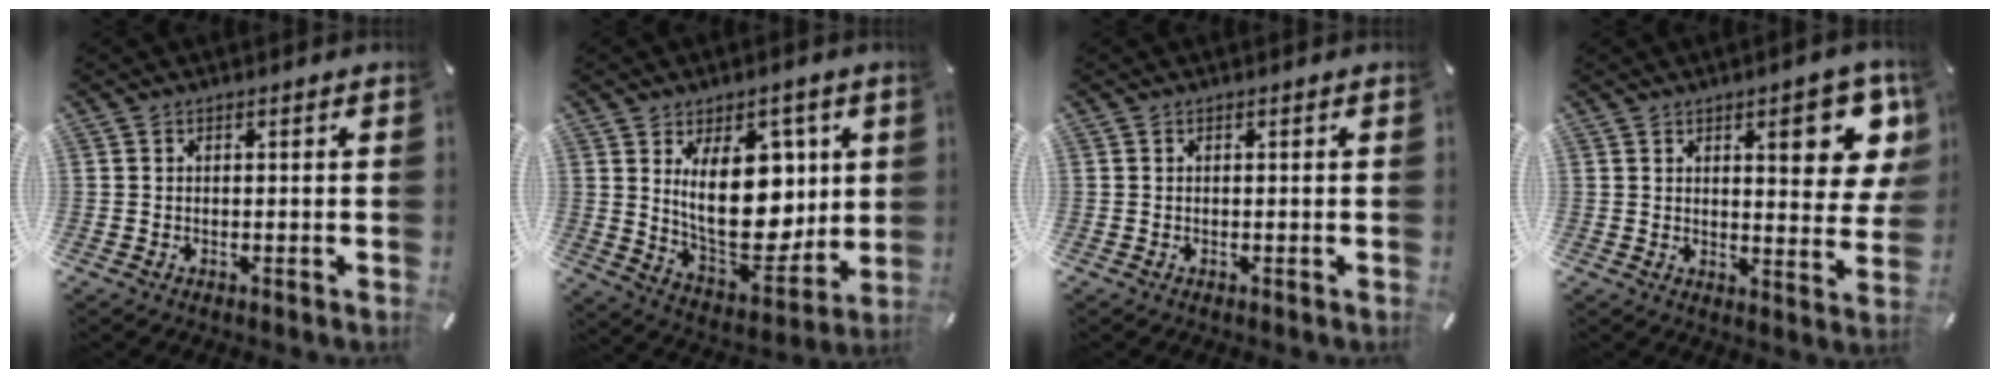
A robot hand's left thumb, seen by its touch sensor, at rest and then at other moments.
{"total": 19.9, "force": [4.8, 12.0, 15.2], "torque": [-0.240, -0.043, 0.082]}
{"total": 0.0}
{"total": 12.9, "force": [6.0, 4.6, 10.5], "torque": [-0.125, -0.032, 0.093]}